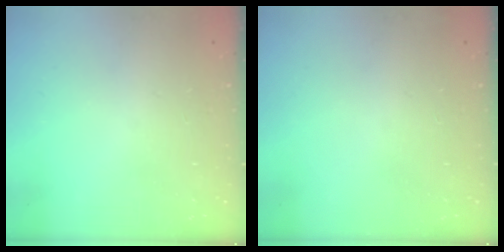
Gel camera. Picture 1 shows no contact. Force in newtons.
{"total": 8.9, "press": 3.1, "slide": 8.3}